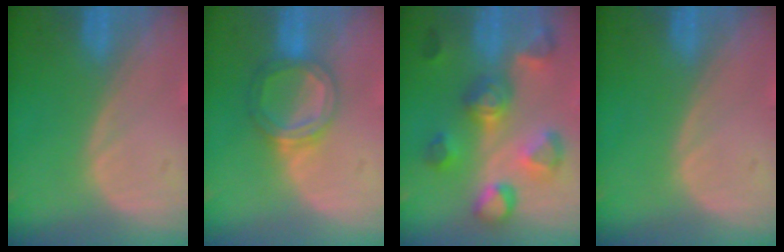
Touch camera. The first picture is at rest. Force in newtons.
{"total": 5.4, "press": 5.1, "slide": 1.6}
{"total": 9.0, "press": 9.0, "slide": 0.6}
{"total": 0.0}